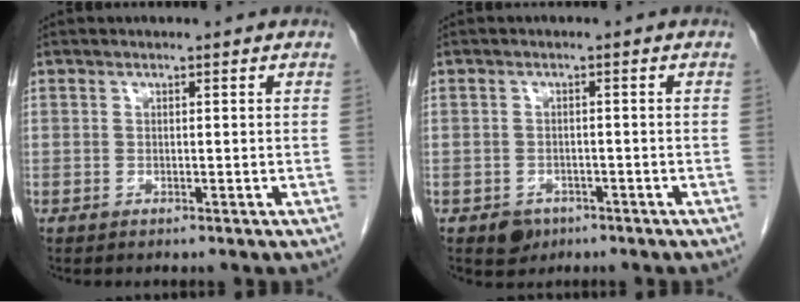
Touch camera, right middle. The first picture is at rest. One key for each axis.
{"total": 2.7, "fx": -1.6, "fy": 2.1, "fz": 0.6, "tx": -0.007, "ty": 0.006, "tz": -0.019}